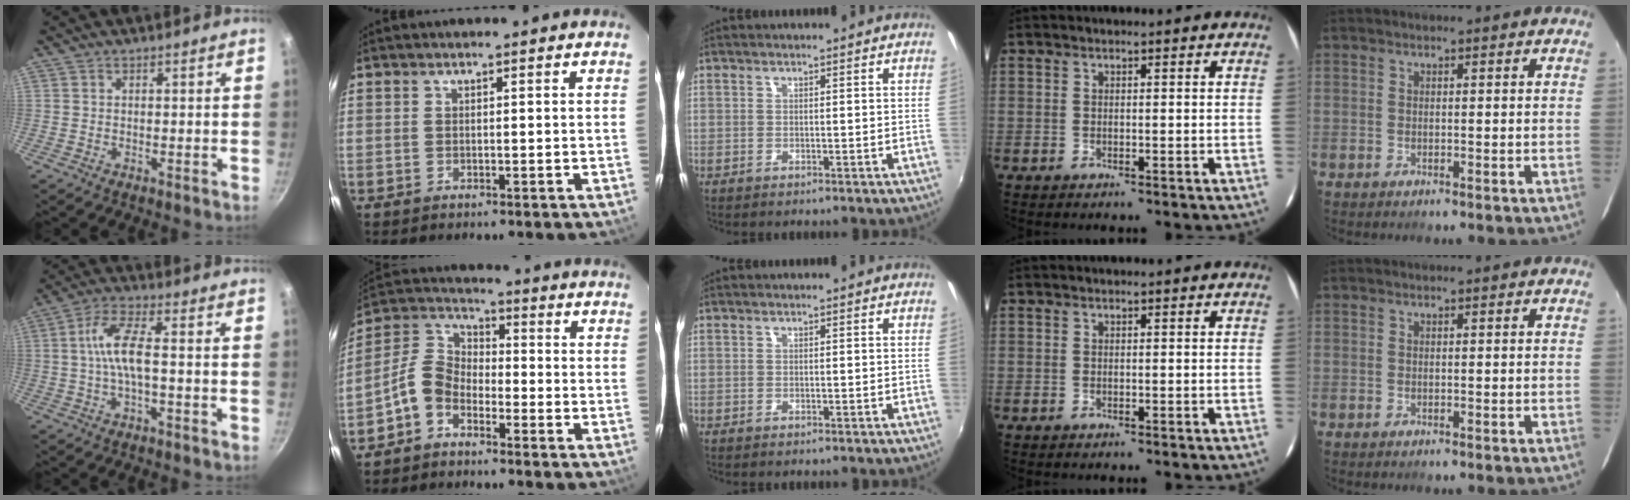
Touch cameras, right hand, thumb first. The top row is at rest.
{"thumb": {"total": 7.6, "force": [-0.5, 2.3, 7.3], "torque": [-0.152, 0.021, -0.018]}, "index": {"total": 7.0, "force": [-4.3, 4.2, 3.6], "torque": [-0.077, 0.022, -0.094]}}